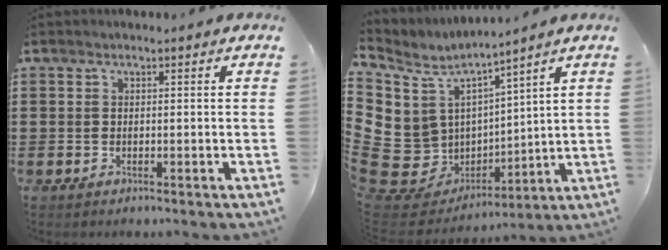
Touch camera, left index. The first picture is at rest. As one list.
[{"total": 8.0, "force": [1.9, 7.7, 0.8], "torque": [-0.086, -0.048, 0.041]}]